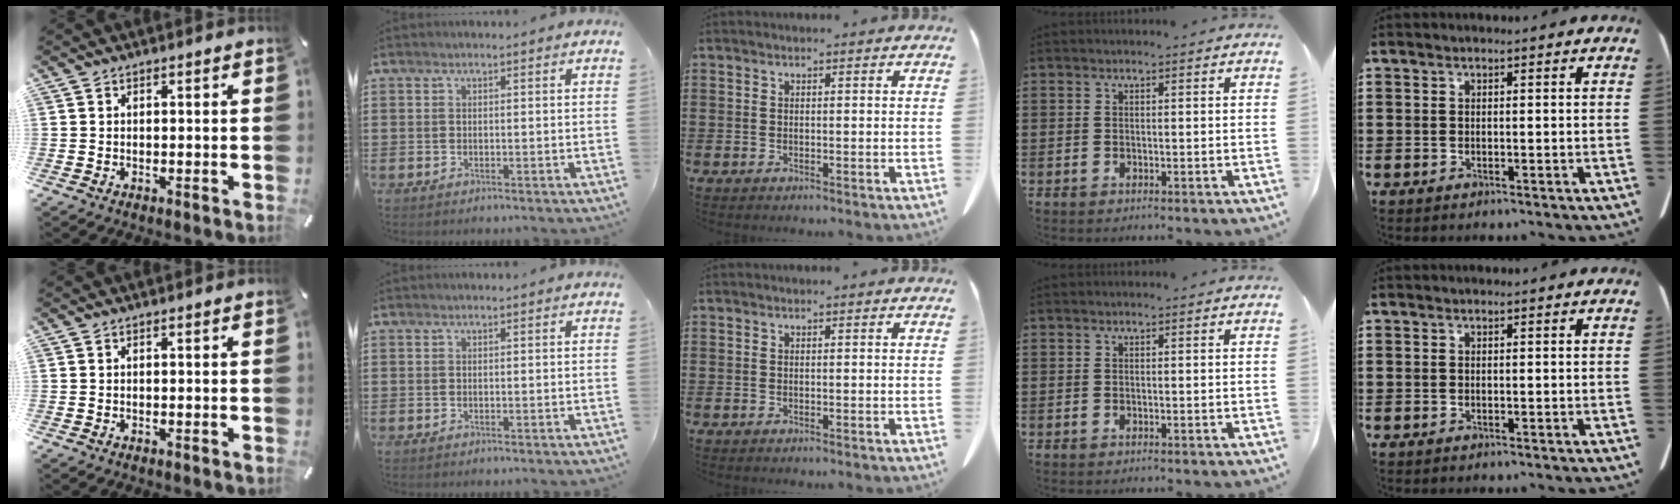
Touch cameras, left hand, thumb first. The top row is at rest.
{}